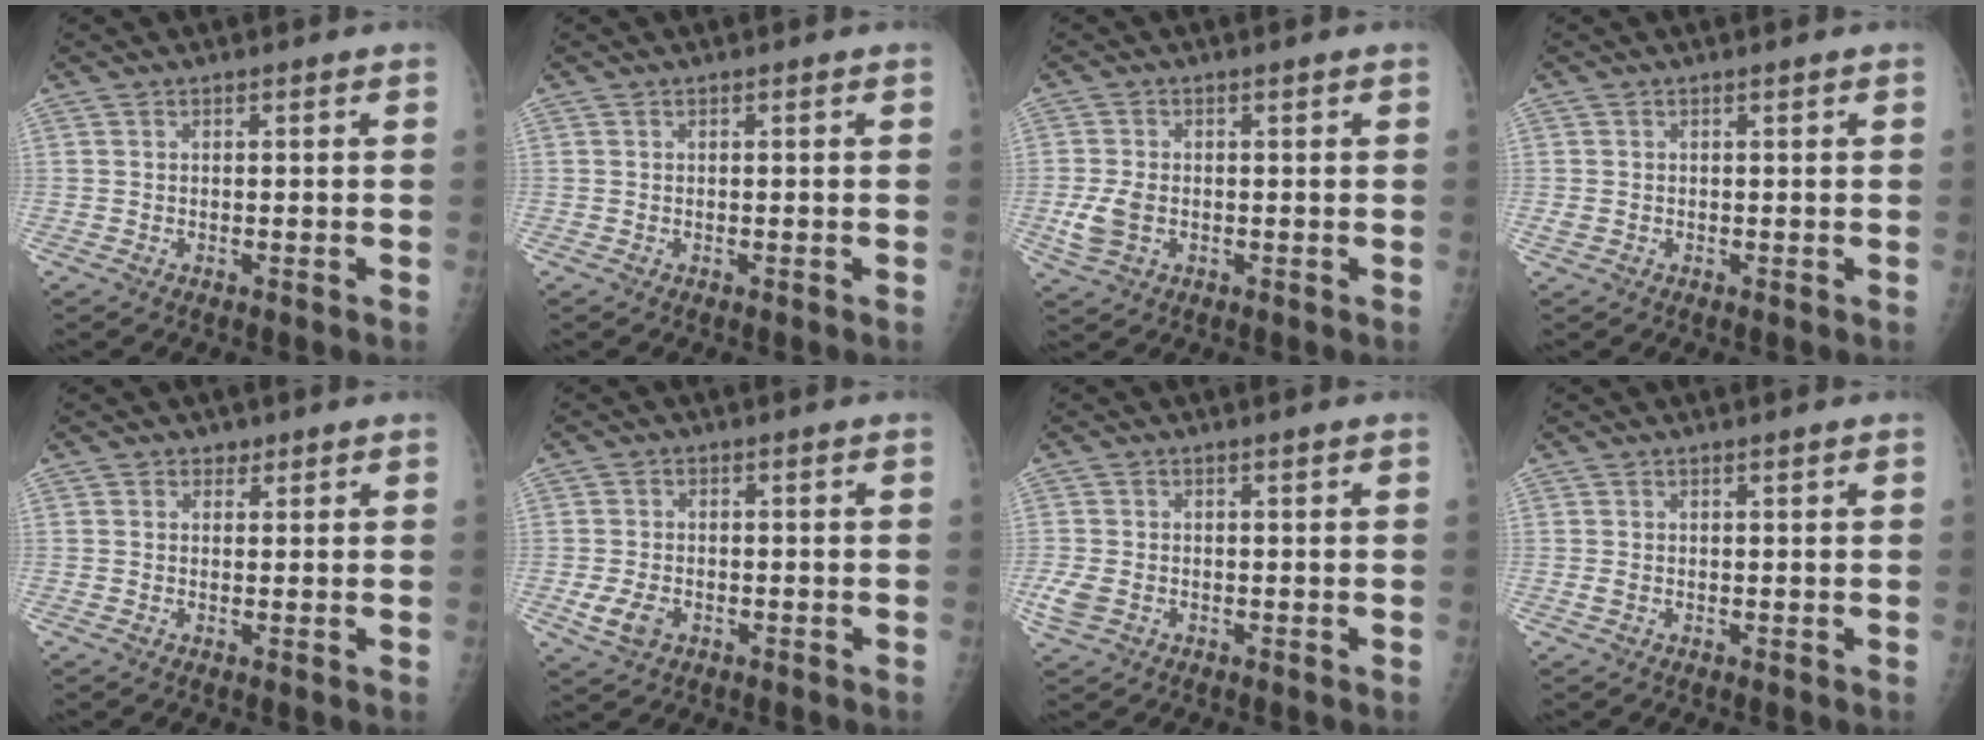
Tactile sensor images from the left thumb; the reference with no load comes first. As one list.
[{"total": 0.0}, {"total": 4.8, "force": [-0.6, 3.1, 3.6], "torque": [-0.082, -0.001, -0.008]}, {"total": 1.4, "force": [0.2, 0.9, 1.0], "torque": [-0.020, 0.006, 0.010]}, {"total": 1.2, "force": [0.8, 0.9, 0.2], "torque": [0.010, -0.004, 0.008]}, {"total": 4.6, "force": [-1.5, 3.2, 2.9], "torque": [-0.054, 0.001, -0.025]}, {"total": 4.1, "force": [-0.8, 2.9, 2.9], "torque": [-0.078, 0.003, -0.012]}, {"total": 1.1, "force": [0.3, 0.5, 1.0], "torque": [-0.020, 0.007, 0.010]}]